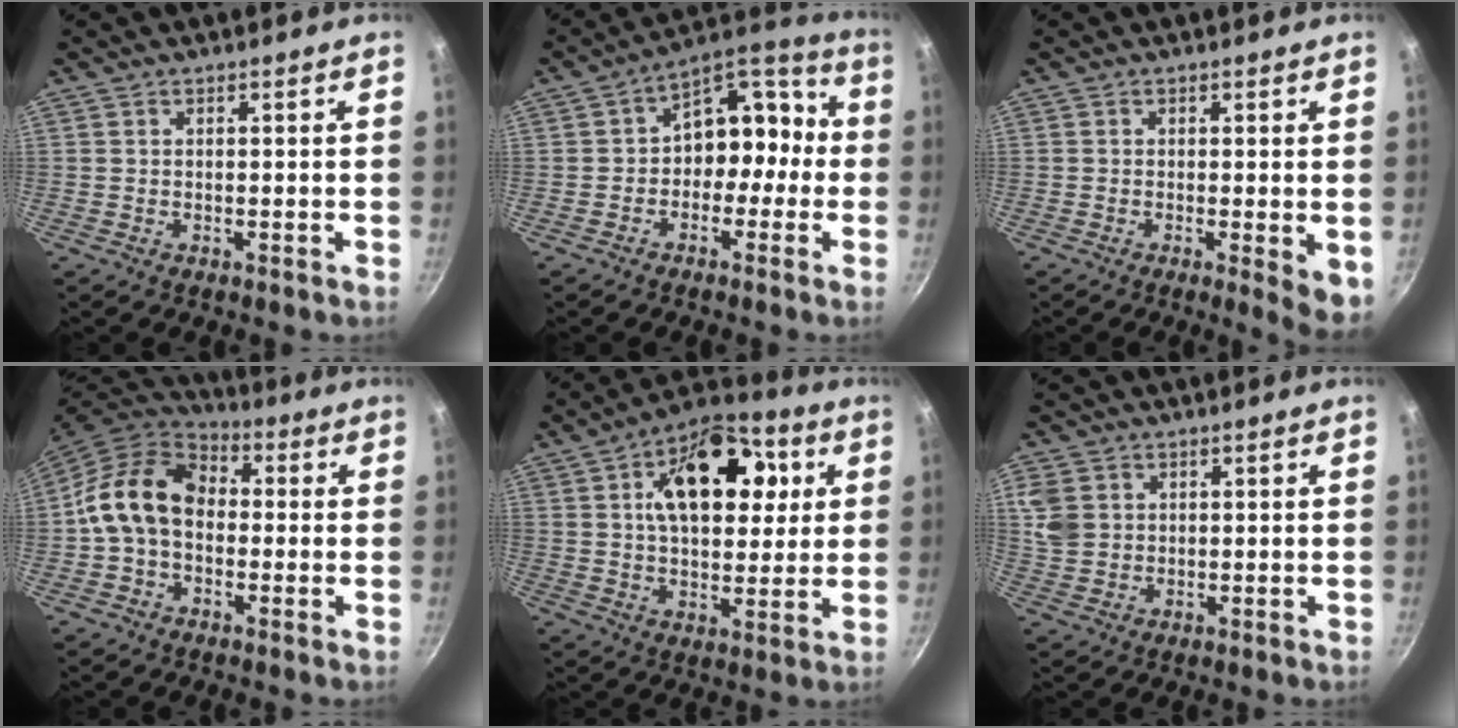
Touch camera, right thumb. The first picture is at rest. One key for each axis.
{"total": 12.6, "fx": -0.7, "fy": 8.3, "fz": 9.4, "tx": -0.083, "ty": 0.047, "tz": -0.028}
{"total": 4.8, "fx": -1.0, "fy": 1.1, "fz": 4.6, "tx": -0.067, "ty": -0.014, "tz": -0.016}
{"total": 14.0, "fx": -0.8, "fy": 10.1, "fz": 9.6, "tx": -0.167, "ty": 0.036, "tz": -0.028}
{"total": 19.0, "fx": 5.3, "fy": 10.9, "fz": 14.7, "tx": -0.181, "ty": 0.008, "tz": 0.075}
{"total": 5.8, "fx": 1.6, "fy": 4.7, "fz": 3.0, "tx": -0.055, "ty": 0.000, "tz": 0.038}